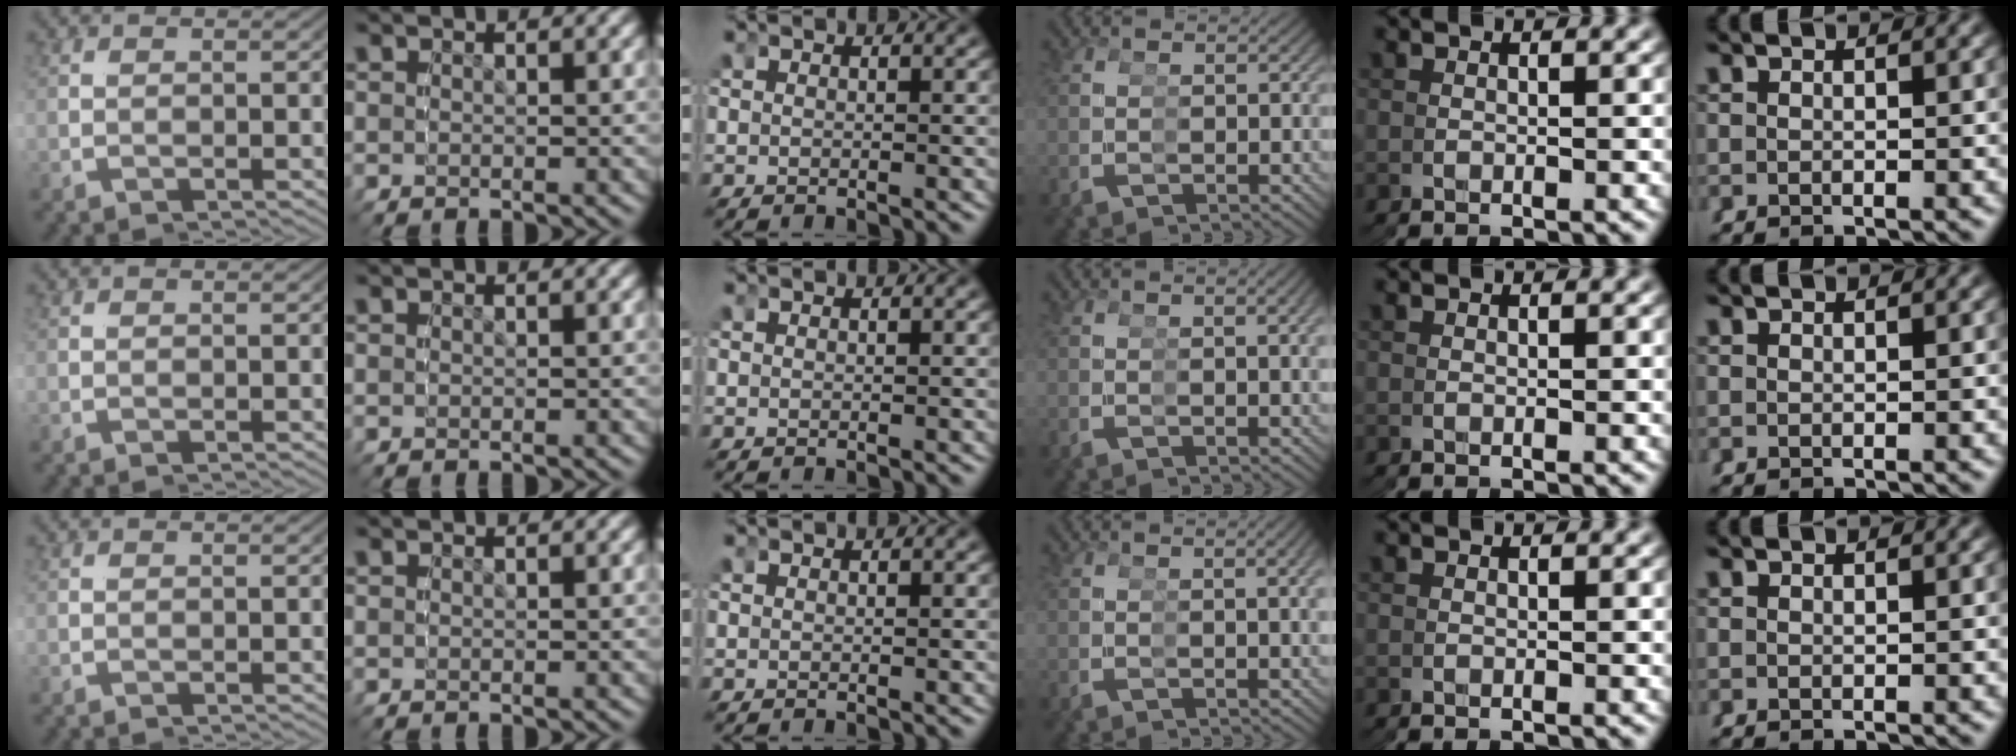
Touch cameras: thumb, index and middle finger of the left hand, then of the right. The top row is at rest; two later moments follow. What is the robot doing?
{"motion": "grasp_and_lifting", "object": "cup"}